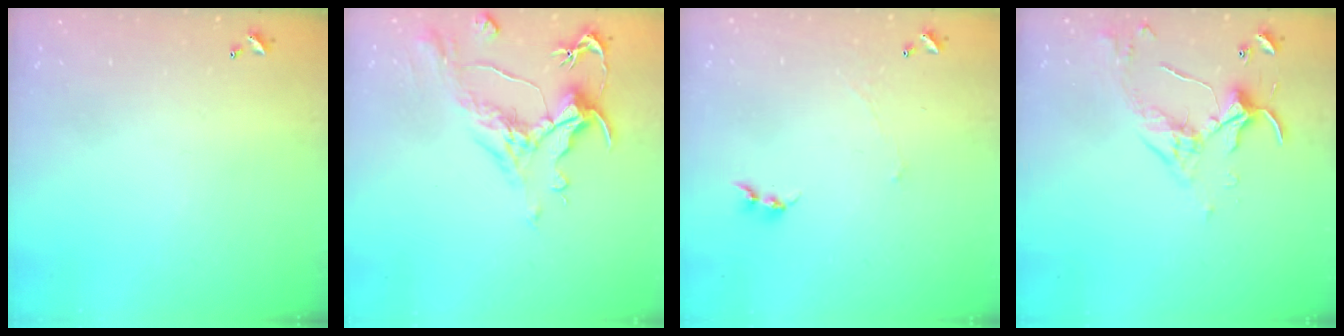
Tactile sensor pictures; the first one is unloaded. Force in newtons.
{"total": 1.6, "press": 0.7, "slide": 1.4}
{"total": 1.0, "press": 0.8, "slide": 0.6}
{"total": 3.7, "press": 3.7, "slide": 0.5}